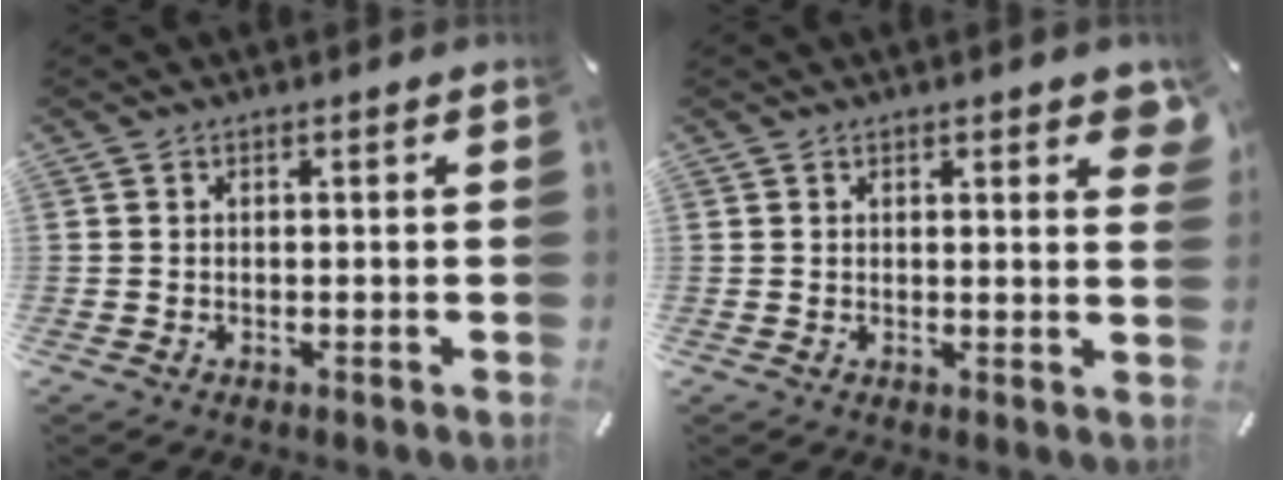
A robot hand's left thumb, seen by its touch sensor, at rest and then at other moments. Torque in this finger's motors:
{"motor_torque": [0.28, -0.21, 0.02, 0.02, 0.01]}